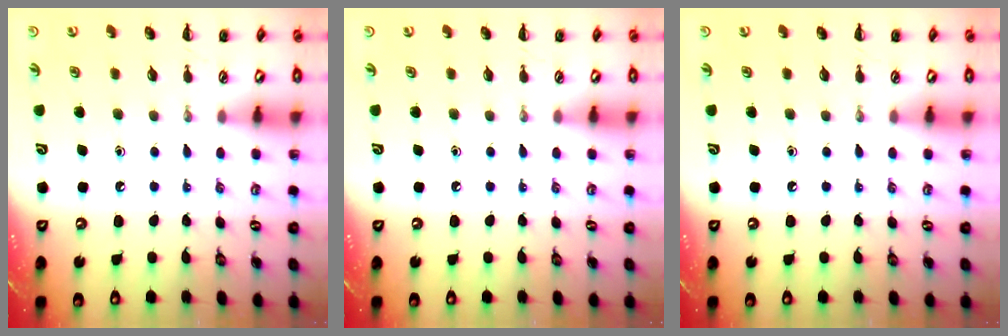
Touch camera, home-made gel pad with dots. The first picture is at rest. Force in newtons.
{"total": 0.0}
{"total": 0.0}